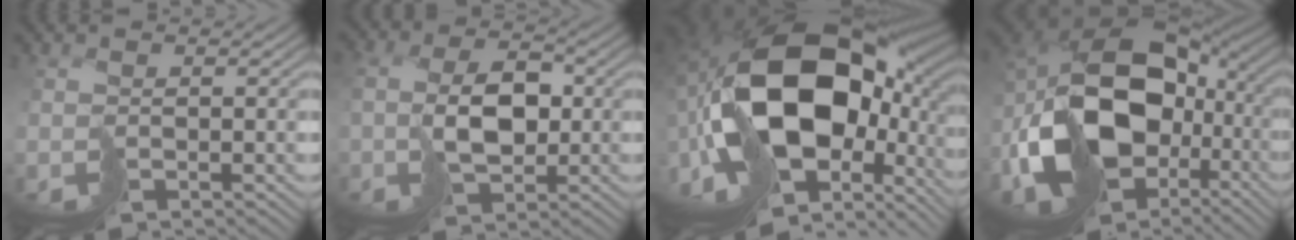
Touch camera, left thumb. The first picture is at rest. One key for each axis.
{"total": 6.6, "fx": 0.2, "fy": 3.8, "fz": 5.4, "tx": -0.113, "ty": 0.010, "tz": 0.011}
{"total": 21.7, "fx": 0.0, "fy": 12.7, "fz": 17.6, "tx": -0.402, "ty": -0.042, "tz": 0.031}
{"total": 18.9, "fx": -4.2, "fy": 12.9, "fz": 13.2, "tx": -0.275, "ty": -0.010, "tz": -0.065}